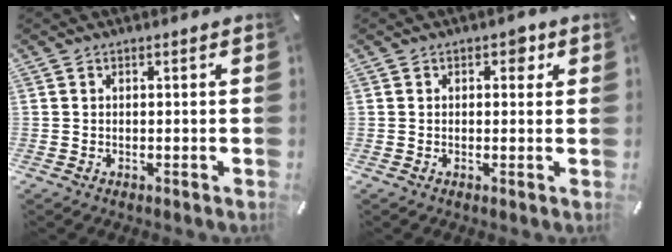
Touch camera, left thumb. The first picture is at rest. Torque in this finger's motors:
{"motor_torque": [0.41, 0.28, 0.08, -0.20, 0.07]}